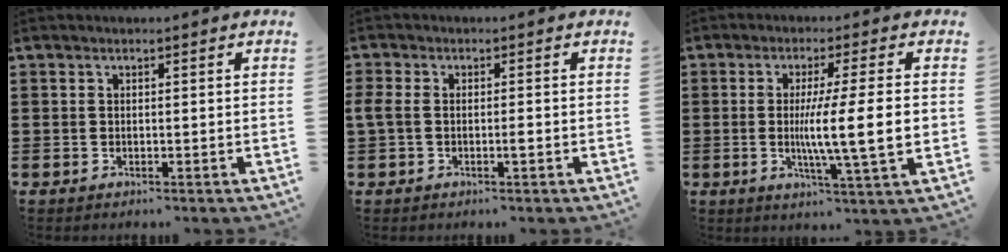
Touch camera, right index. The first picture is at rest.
{"total": 2.3, "force": [-0.5, 0.8, 2.1], "torque": [-0.046, 0.000, -0.012]}
{"total": 10.2, "force": [-0.8, 0.4, 10.2], "torque": [-0.181, -0.016, -0.021]}